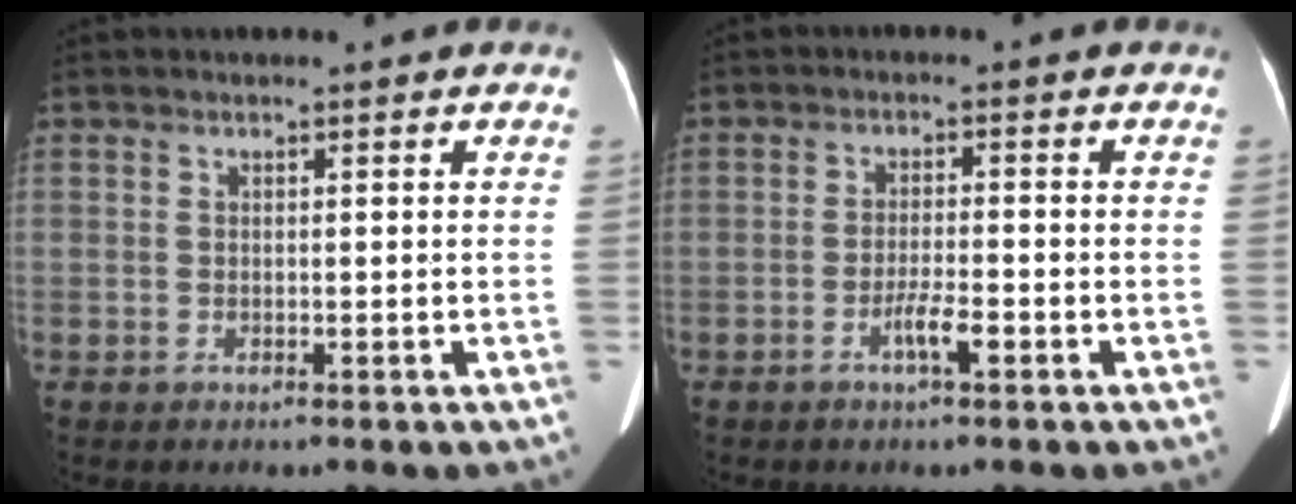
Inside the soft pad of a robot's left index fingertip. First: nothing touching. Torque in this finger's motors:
{"motor_torque": [0.01, 0.05, 0.08, 0.06]}